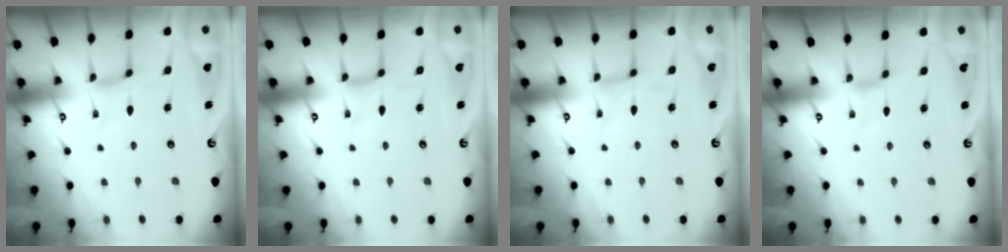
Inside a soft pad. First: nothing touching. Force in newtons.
{"total": 0.7, "press": 0.7, "slide": 0.2}
{"total": 0.0}
{"total": 0.9, "press": 0.8, "slide": 0.4}